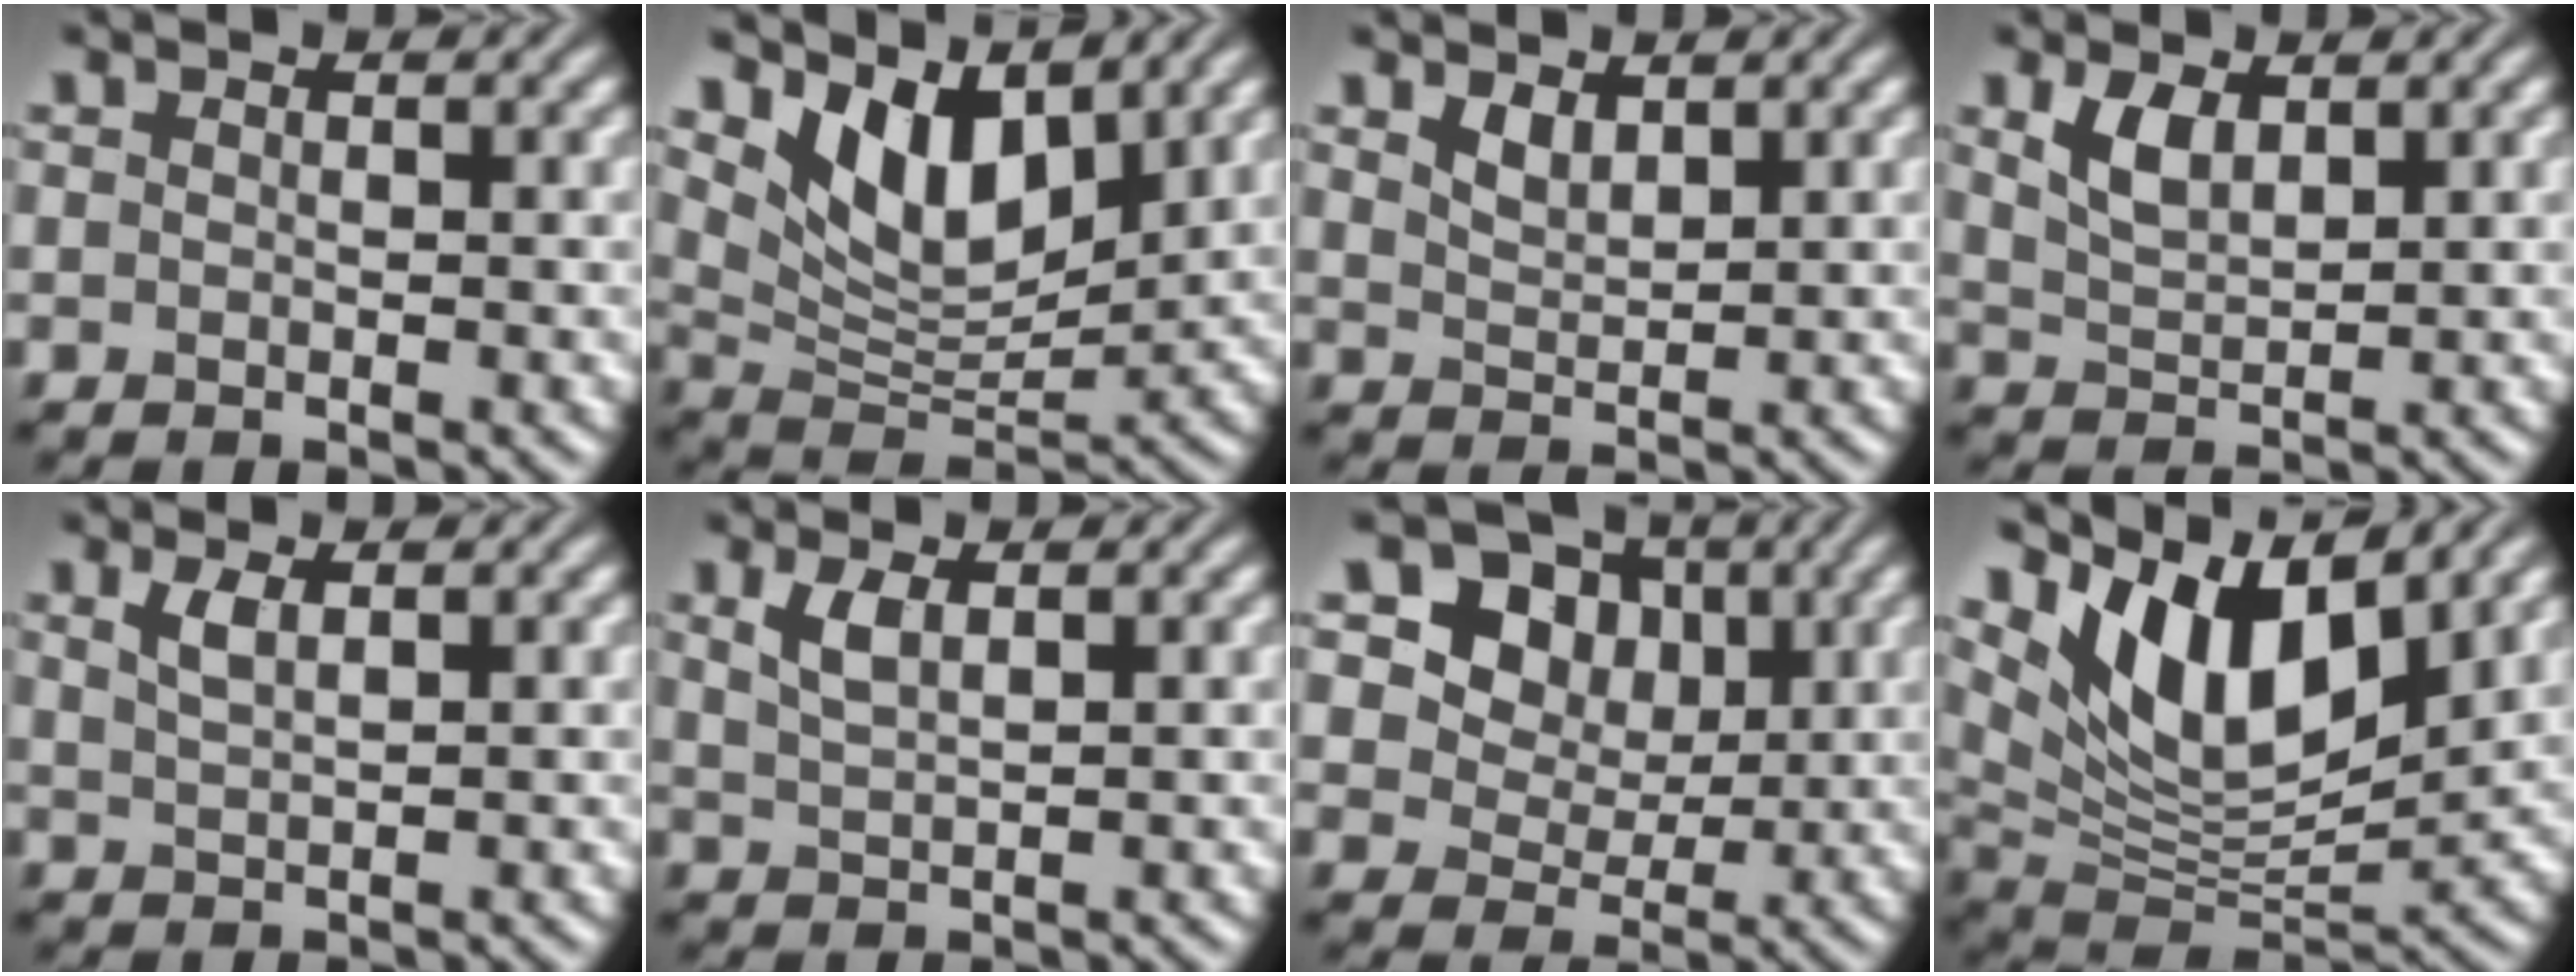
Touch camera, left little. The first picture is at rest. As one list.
[{"total": 7.0, "force": [4.2, 3.3, 4.6], "torque": [-0.088, -0.013, 0.075]}, {"total": 1.7, "force": [1.3, 0.8, 0.9], "torque": [-0.020, -0.003, 0.030]}, {"total": 2.9, "force": [1.6, 1.4, 2.0], "torque": [-0.047, -0.001, 0.035]}, {"total": 1.7, "force": [1.0, 0.5, 1.3], "torque": [-0.029, 0.001, 0.021]}, {"total": 2.1, "force": [1.1, 0.8, 1.6], "torque": [-0.039, 0.001, 0.026]}, {"total": 11.7, "force": [5.0, 9.3, 5.2], "torque": [-0.123, 0.011, 0.090]}, {"total": 10.2, "force": [5.5, 4.1, 7.5], "torque": [-0.136, -0.008, 0.108]}]